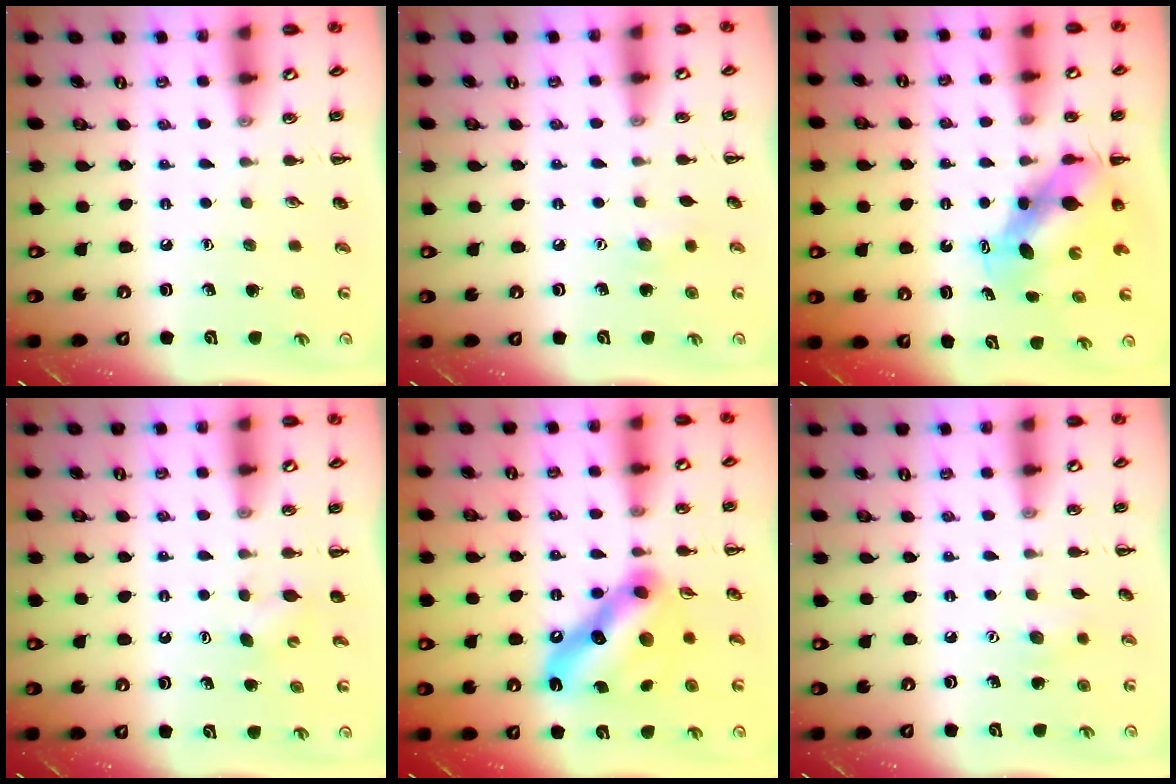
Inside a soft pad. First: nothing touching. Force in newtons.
{"total": 5.7, "press": 5.6, "slide": 1.0}
{"total": 6.6, "press": 6.4, "slide": 1.3}
{"total": 2.9, "press": 2.9, "slide": 0.6}
{"total": 17.1, "press": 17.0, "slide": 1.5}
{"total": 5.5, "press": 5.4, "slide": 1.1}